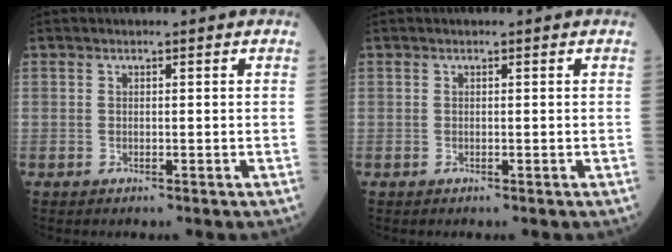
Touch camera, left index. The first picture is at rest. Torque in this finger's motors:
{"motor_torque": [0.00, 0.00, 0.00, 0.00]}